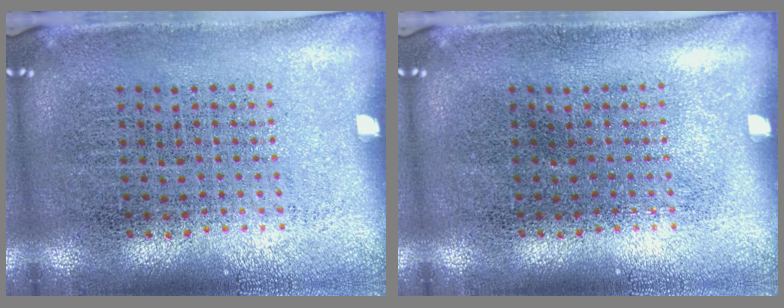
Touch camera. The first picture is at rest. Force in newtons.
{"total": 0.0}